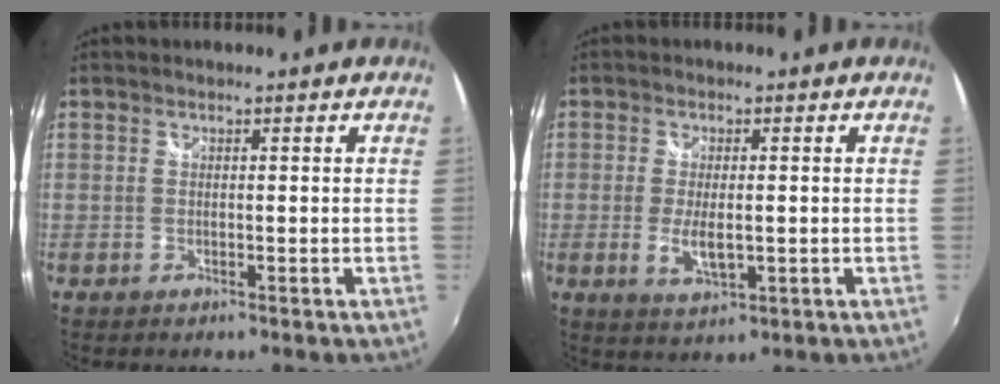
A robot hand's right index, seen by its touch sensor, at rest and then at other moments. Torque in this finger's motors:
{"motor_torque": [0.00, 0.05, 0.27, 0.02]}